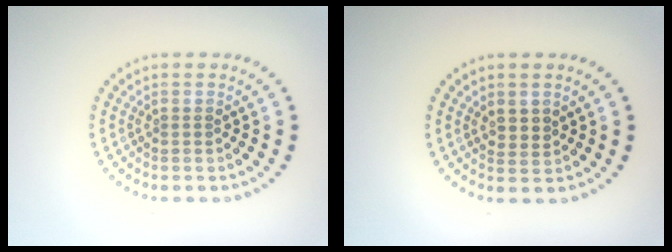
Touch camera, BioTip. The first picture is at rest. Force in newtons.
{"total": 1.5, "press": 1.4, "slide": 0.7}